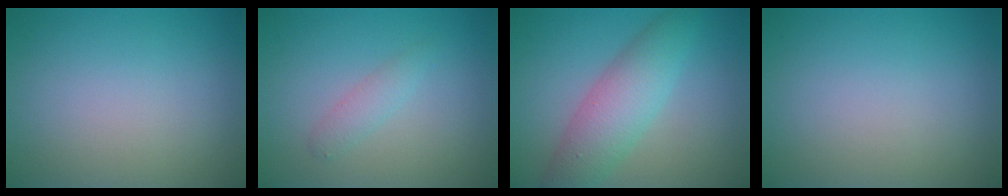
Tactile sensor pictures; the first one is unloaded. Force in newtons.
{"total": 1.4, "press": 1.4, "slide": 0.0}
{"total": 5.3, "press": 5.3, "slide": 0.0}
{"total": 0.0}